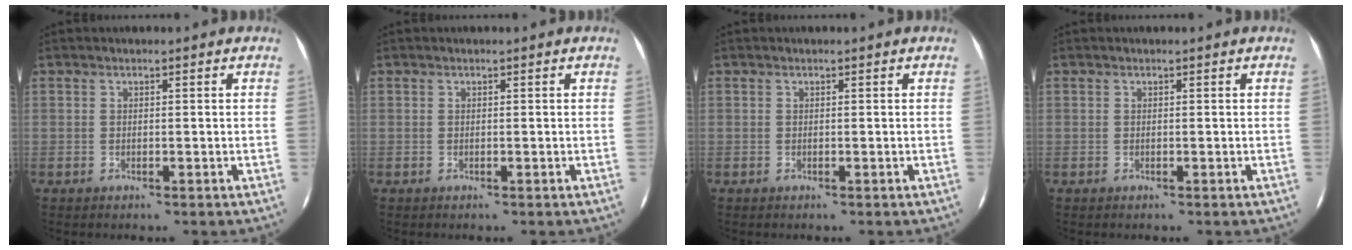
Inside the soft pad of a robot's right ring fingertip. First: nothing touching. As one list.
[{"total": 0.0}, {"total": 0.0}, {"total": 0.0}]